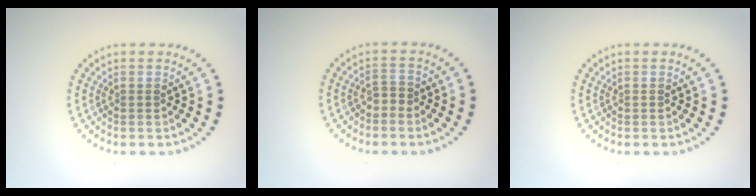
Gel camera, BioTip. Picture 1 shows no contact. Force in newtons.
{"total": 1.1, "press": 0.9, "slide": 0.7}
{"total": 0.0}